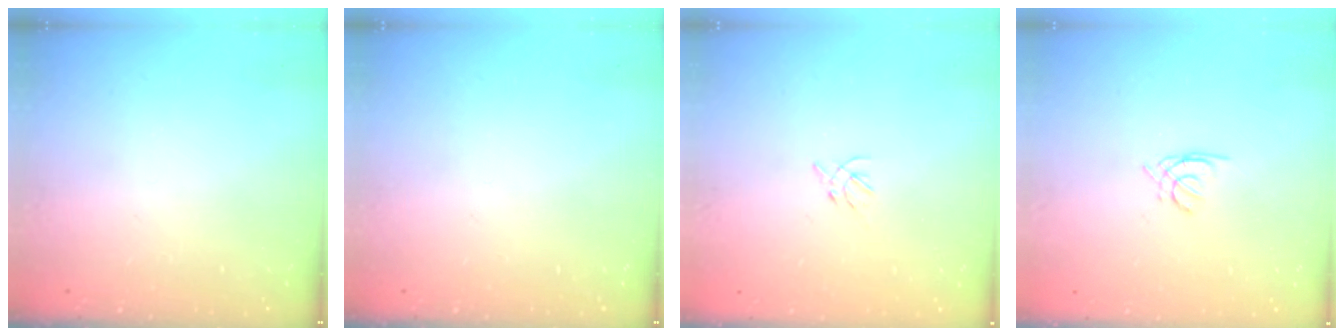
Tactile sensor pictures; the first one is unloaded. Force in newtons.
{"total": 0.0}
{"total": 2.3, "press": 2.2, "slide": 0.6}
{"total": 1.3, "press": 1.2, "slide": 0.4}